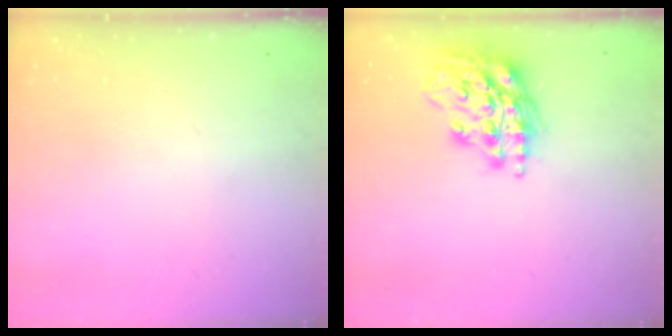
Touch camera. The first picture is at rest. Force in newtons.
{"total": 17.6, "press": 17.5, "slide": 1.7}